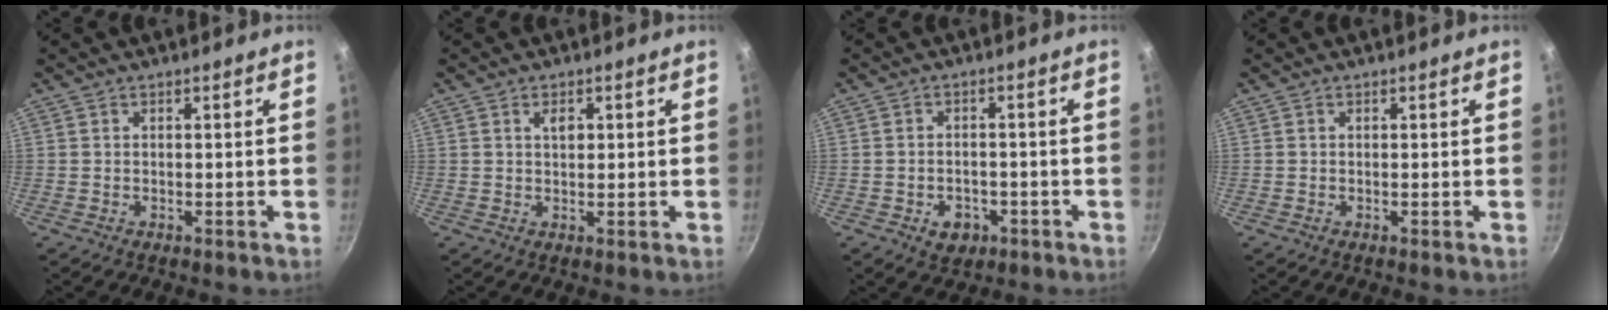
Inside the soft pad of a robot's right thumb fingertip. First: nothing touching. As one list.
[{"total": 2.4, "force": [0.8, 1.4, 1.8], "torque": [-0.019, -0.002, 0.010]}, {"total": 4.7, "force": [-2.0, 3.5, 2.5], "torque": [-0.027, 0.014, -0.022]}, {"total": 0.0}]